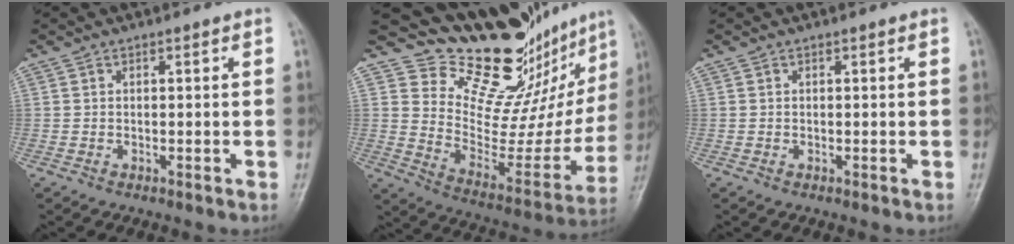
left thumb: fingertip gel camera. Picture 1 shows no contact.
{"total": 22.0, "force": [18.5, 7.5, 9.3], "torque": [-0.081, -0.145, 0.276]}
{"total": 0.0}